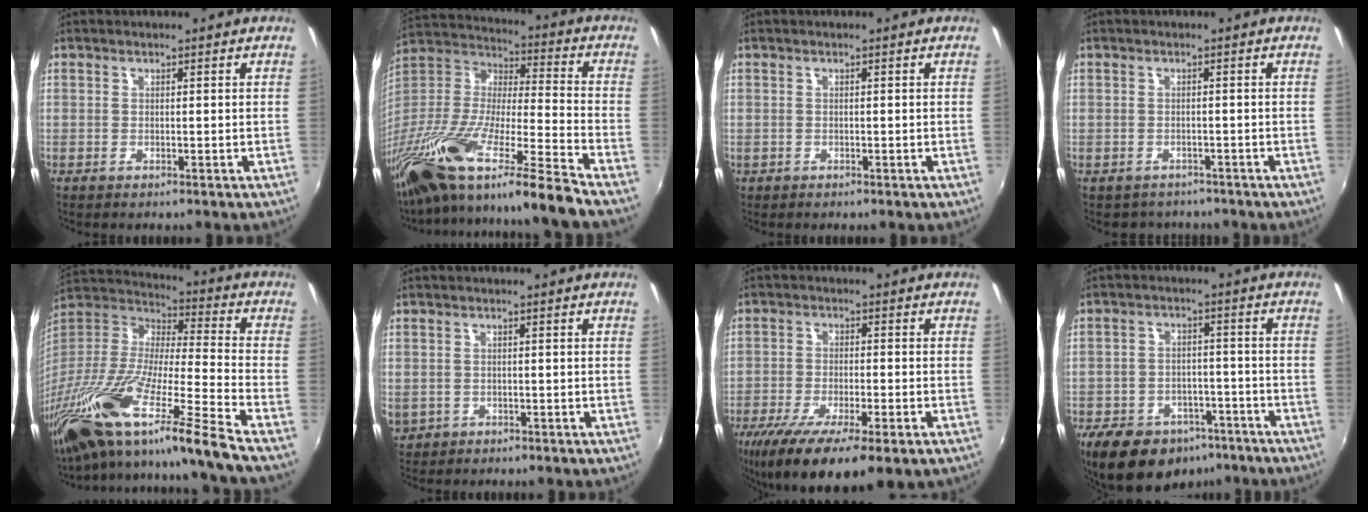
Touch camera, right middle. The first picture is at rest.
{"total": 27.7, "force": [-20.6, 0.8, 18.5], "torque": [-0.306, -0.053, -0.369]}
{"total": 0.6, "force": [-0.3, 0.5, 0.1], "torque": [-0.004, -0.002, -0.003]}
{"total": 3.4, "force": [-2.8, 1.9, 0.2], "torque": [-0.009, -0.006, -0.040]}
{"total": 27.3, "force": [-19.7, -0.6, 18.9], "torque": [-0.302, -0.070, -0.356]}
{"total": 4.5, "force": [-0.6, 4.0, 2.0], "torque": [-0.047, -0.005, 0.000]}
{"total": 15.8, "force": [-9.5, 4.2, 11.9], "torque": [-0.231, -0.060, -0.154]}
{"total": 14.8, "force": [-10.0, 8.9, 6.5], "torque": [-0.153, 0.005, -0.135]}